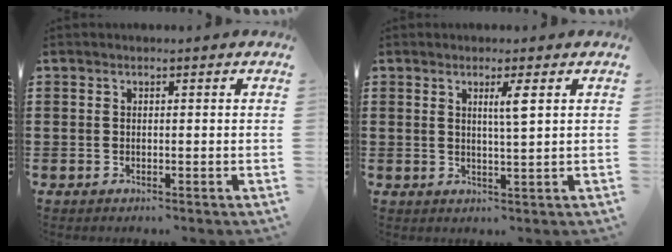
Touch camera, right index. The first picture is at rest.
{"total": 2.9, "force": [1.1, 0.0, 2.7], "torque": [-0.055, -0.003, 0.016]}